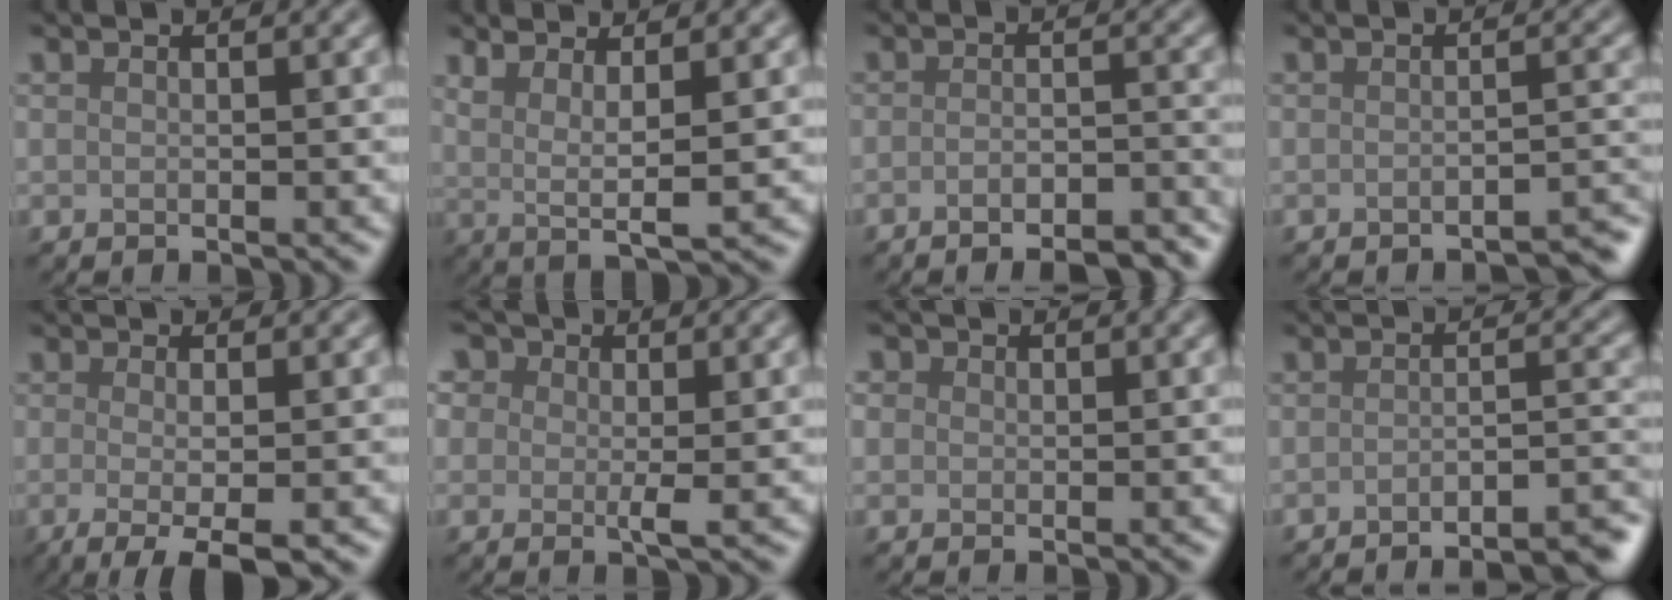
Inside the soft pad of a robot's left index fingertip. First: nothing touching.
{"total": 3.3, "force": [1.5, 0.6, 2.9], "torque": [-0.056, -0.006, 0.031]}
{"total": 5.4, "force": [-3.9, 1.5, 3.4], "torque": [-0.046, 0.003, -0.044]}
{"total": 2.4, "force": [-2.0, 0.4, 1.3], "torque": [-0.009, 0.009, -0.029]}
{"total": 4.8, "force": [-1.3, 1.2, 4.5], "torque": [-0.064, -0.009, -0.025]}
{"total": 4.2, "force": [1.5, 2.8, 2.8], "torque": [-0.043, 0.006, 0.005]}
{"total": 1.4, "force": [0.6, 1.2, 0.4], "torque": [-0.002, 0.007, -0.006]}
{"total": 6.0, "force": [-4.9, 1.4, 3.3], "torque": [-0.026, 0.013, -0.063]}